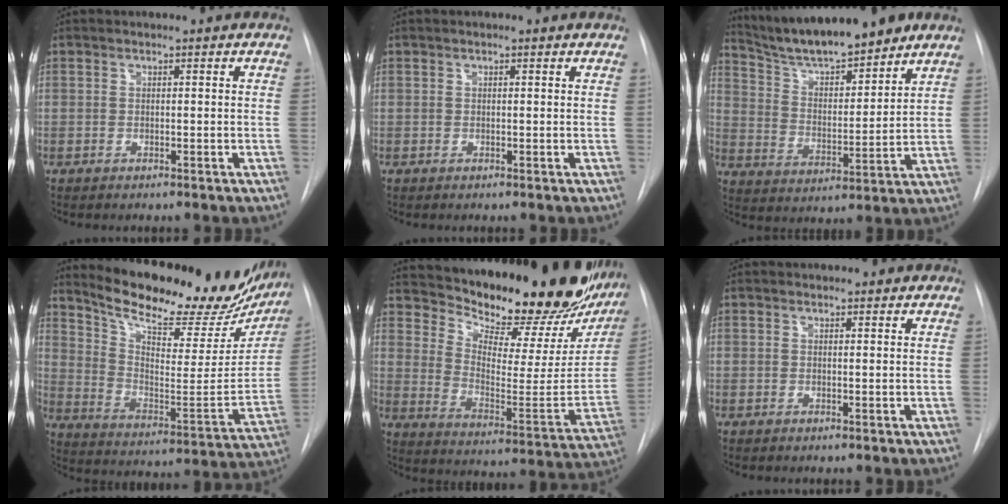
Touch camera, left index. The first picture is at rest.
{"total": 0.8, "force": [0.7, 0.1, 0.4], "torque": [-0.010, 0.010, 0.009]}
{"total": 15.8, "force": [13.7, 2.4, 7.5], "torque": [-0.125, 0.004, 0.232]}
{"total": 27.3, "force": [23.0, 8.2, 12.2], "torque": [-0.187, -0.039, 0.313]}
{"total": 26.8, "force": [23.6, 5.6, 11.4], "torque": [-0.182, -0.089, 0.313]}
{"total": 1.9, "force": [1.7, 0.8, 0.2], "torque": [-0.003, 0.009, 0.016]}